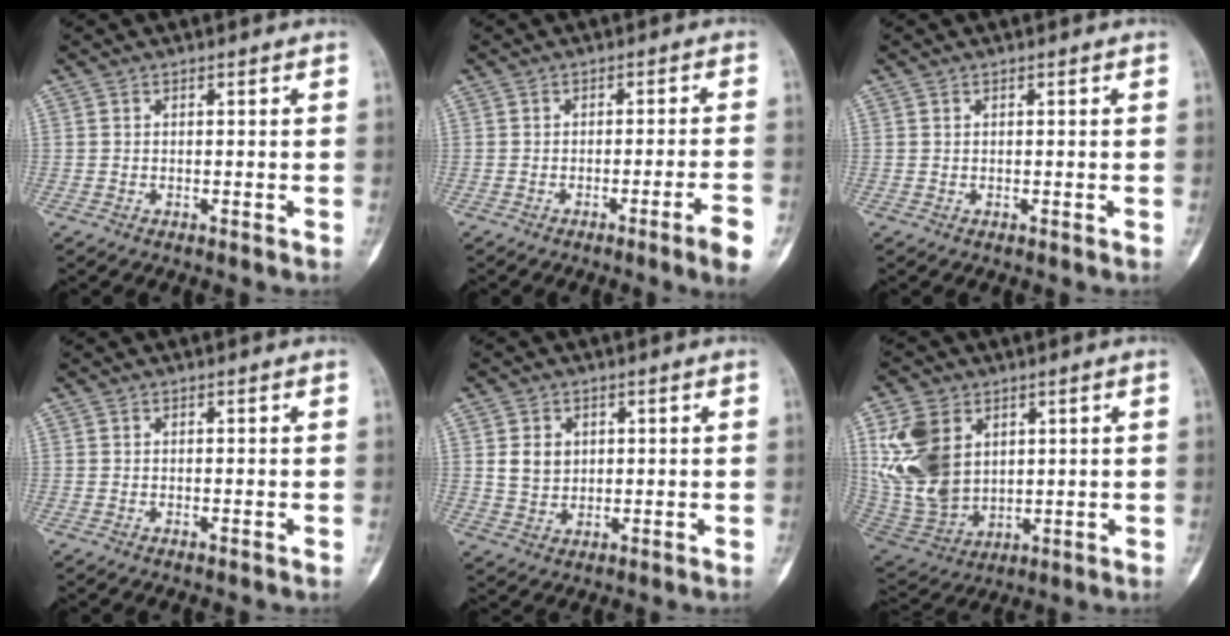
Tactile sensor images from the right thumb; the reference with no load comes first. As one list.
[{"total": 5.9, "force": [-3.0, -0.3, 5.0], "torque": [-0.072, 0.008, -0.044]}, {"total": 0.0}, {"total": 0.0}, {"total": 5.0, "force": [1.2, 4.1, 2.6], "torque": [-0.025, -0.008, 0.027]}, {"total": 15.7, "force": [4.9, 11.2, 9.8], "torque": [-0.183, -0.020, 0.117]}]